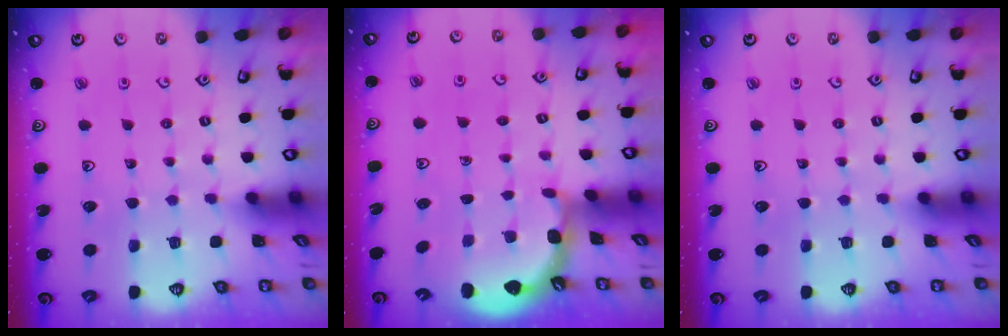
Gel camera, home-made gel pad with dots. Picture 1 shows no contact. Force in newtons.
{"total": 2.0, "press": 2.0, "slide": 0.2}
{"total": 0.0}